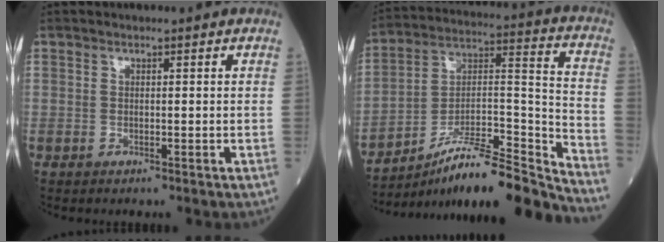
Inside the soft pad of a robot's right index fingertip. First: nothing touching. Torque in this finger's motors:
{"motor_torque": [0.80, -0.87, 0.55, 0.14]}